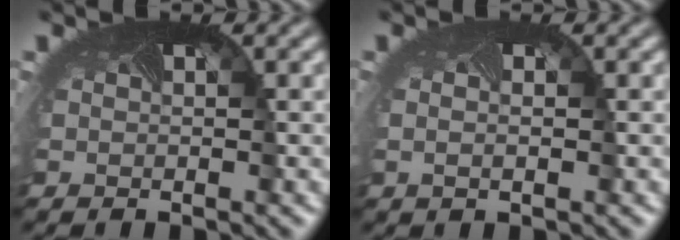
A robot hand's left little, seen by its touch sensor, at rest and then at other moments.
{"total": 0.6, "force": [-0.1, 0.1, 0.6], "torque": [-0.013, -0.004, -0.001]}